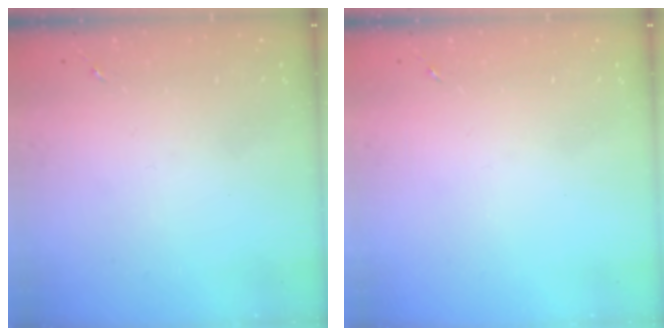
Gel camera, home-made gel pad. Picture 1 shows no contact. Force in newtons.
{"total": 0.0}